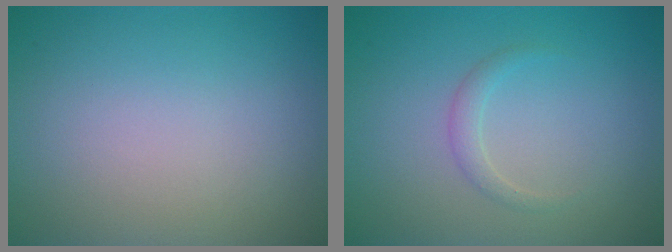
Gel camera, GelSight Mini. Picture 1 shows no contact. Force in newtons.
{"total": 1.1, "press": 1.1, "slide": 0.1}